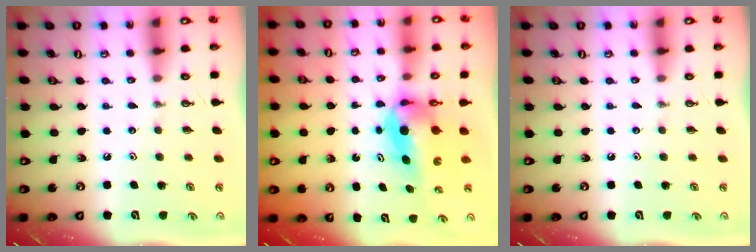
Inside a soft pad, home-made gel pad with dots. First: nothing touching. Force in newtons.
{"total": 6.6, "press": 6.2, "slide": 2.3}
{"total": 0.0}